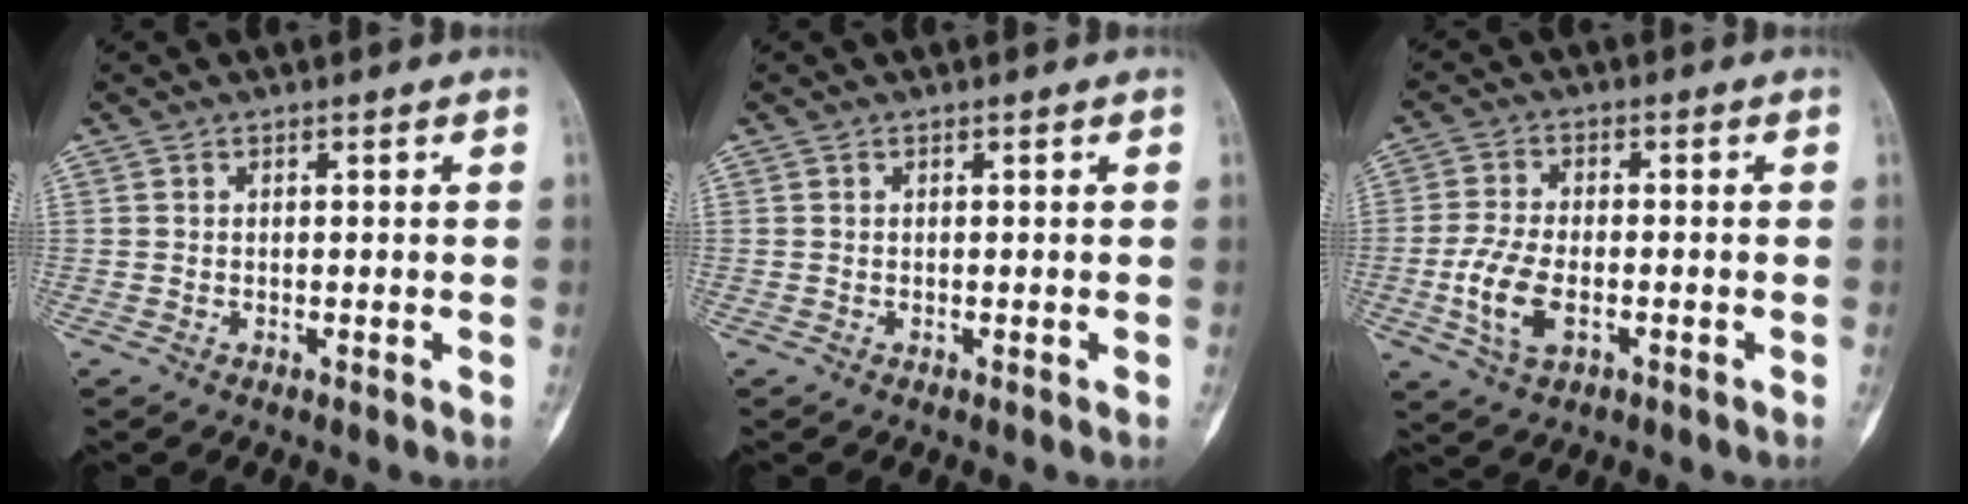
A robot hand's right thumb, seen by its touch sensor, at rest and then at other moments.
{"total": 0.0}
{"total": 8.5, "force": [-2.4, 4.5, 6.8], "torque": [-0.144, 0.005, -0.043]}